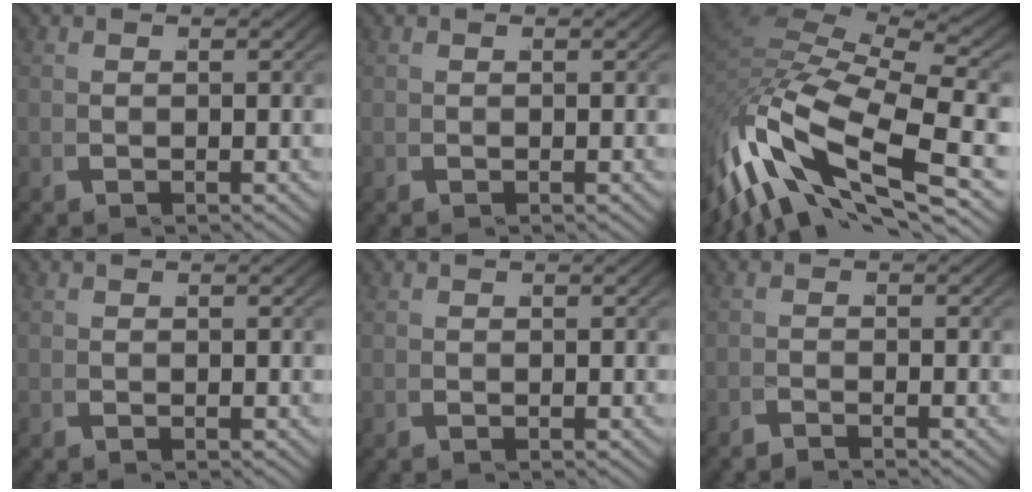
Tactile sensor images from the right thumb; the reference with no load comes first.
{"total": 0.0}
{"total": 12.9, "force": [0.8, 6.8, 11.0], "torque": [-0.259, -0.010, 0.029]}
{"total": 0.0}
{"total": 0.0}
{"total": 1.0, "force": [-0.9, -0.2, -0.3], "torque": [0.012, 0.001, -0.022]}